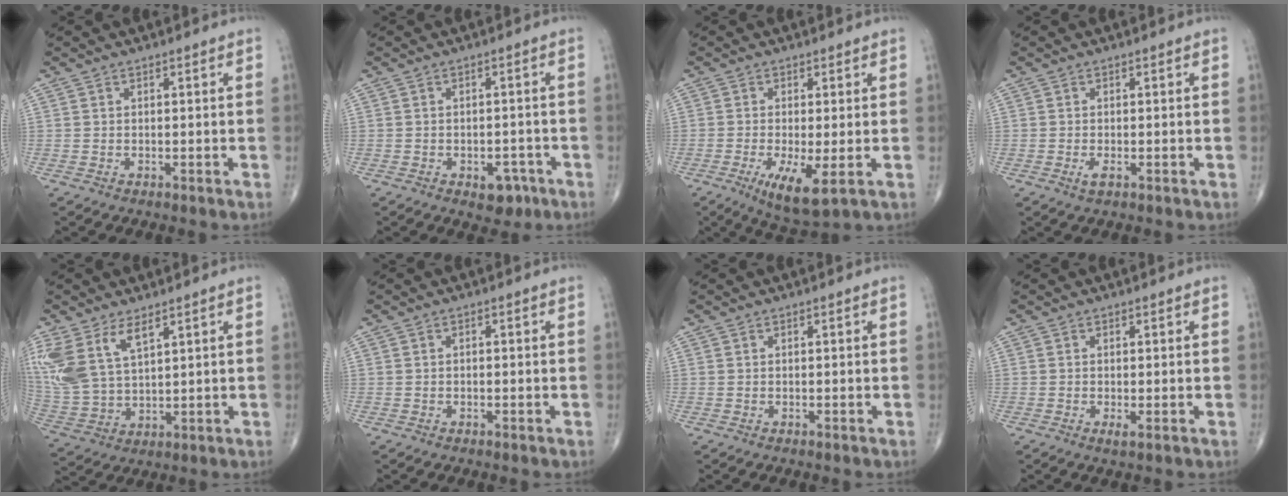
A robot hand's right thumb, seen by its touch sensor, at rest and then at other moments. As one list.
[{"total": 4.5, "force": [-2.3, 2.8, 2.7], "torque": [-0.014, 0.015, -0.025]}, {"total": 7.6, "force": [-2.2, 1.9, 7.0], "torque": [-0.126, -0.021, -0.033]}, {"total": 1.4, "force": [-0.6, 0.5, 1.2], "torque": [-0.024, -0.004, -0.011]}, {"total": 13.0, "force": [6.6, 6.5, 9.2], "torque": [-0.207, -0.021, 0.148]}, {"total": 0.5, "force": [-0.1, 0.3, 0.4], "torque": [-0.009, 0.002, -0.001]}, {"total": 0.0}, {"total": 1.1, "force": [-0.2, 0.2, 1.1], "torque": [-0.020, -0.006, -0.005]}]